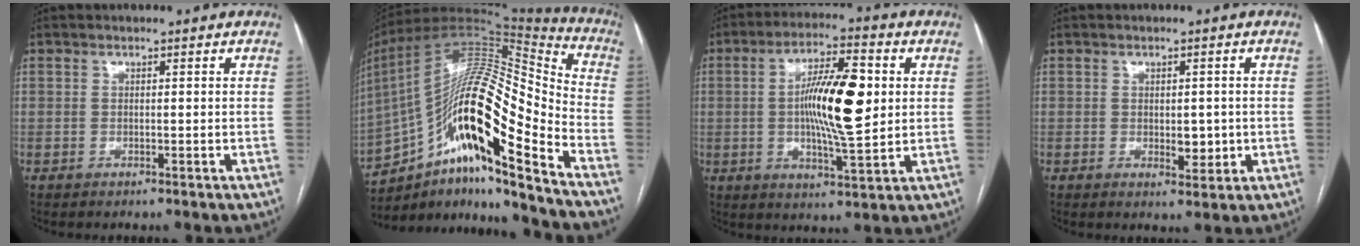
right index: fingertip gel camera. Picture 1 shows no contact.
{"total": 24.8, "force": [-13.1, 4.1, 20.7], "torque": [-0.358, 0.025, -0.225]}
{"total": 13.2, "force": [1.2, 2.6, 12.8], "torque": [-0.223, 0.007, 0.016]}
{"total": 3.4, "force": [-0.3, 1.7, 2.9], "torque": [-0.039, -0.004, 0.003]}